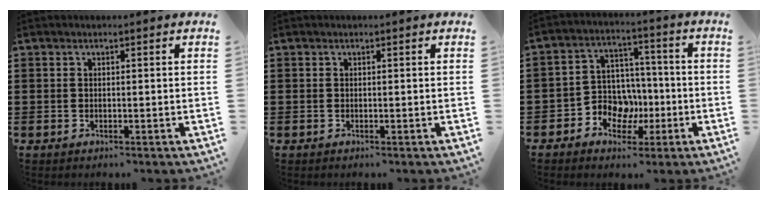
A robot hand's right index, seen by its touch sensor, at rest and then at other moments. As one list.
[{"total": 0.0}, {"total": 7.1, "force": [-2.2, 6.2, 2.7], "torque": [-0.054, 0.016, -0.033]}]